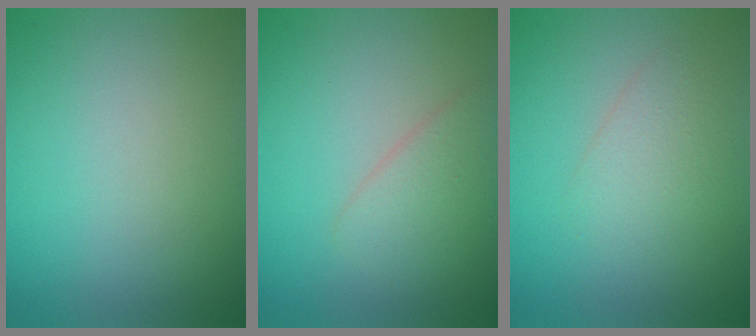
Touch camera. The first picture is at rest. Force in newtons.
{"total": 2.3, "press": 2.3, "slide": 0.0}
{"total": 2.2, "press": 2.2, "slide": 0.0}